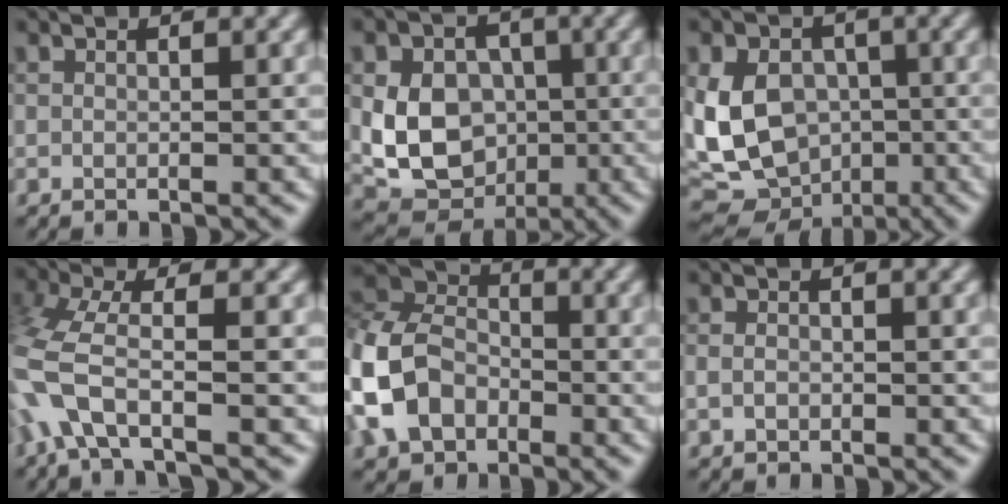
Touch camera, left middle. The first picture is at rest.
{"total": 9.2, "force": [-0.5, 7.4, 5.4], "torque": [-0.080, -0.003, -0.014]}
{"total": 12.6, "force": [-1.2, 10.1, 7.4], "torque": [-0.138, -0.008, -0.022]}
{"total": 5.7, "force": [-2.6, 2.2, 4.6], "torque": [-0.114, 0.003, -0.064]}
{"total": 8.1, "force": [-2.6, 6.2, 4.5], "torque": [-0.101, 0.005, -0.070]}
{"total": 1.0, "force": [-0.3, 0.8, 0.6], "torque": [-0.012, 0.000, -0.009]}